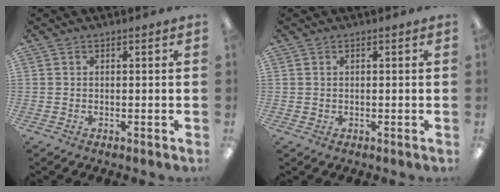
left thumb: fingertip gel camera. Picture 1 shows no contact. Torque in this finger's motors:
{"motor_torque": [-0.40, 0.12, 0.17, -0.20, 0.00]}